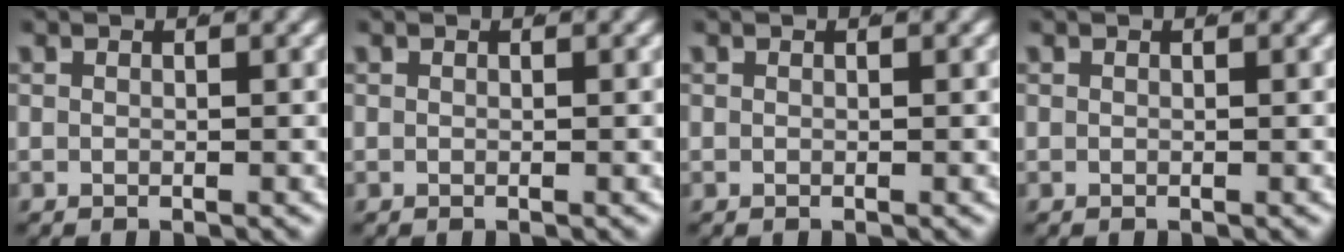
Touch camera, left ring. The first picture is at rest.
{"total": 0.0}
{"total": 0.0}
{"total": 0.0}